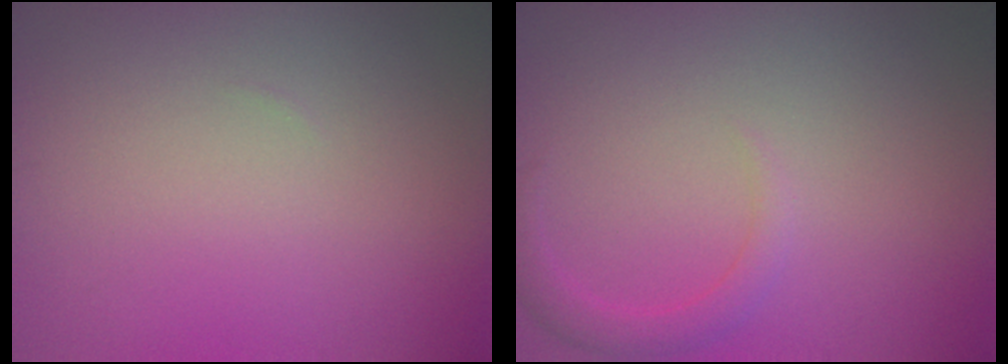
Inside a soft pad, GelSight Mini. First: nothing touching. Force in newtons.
{"total": 1.6, "press": 1.6, "slide": 0.1}